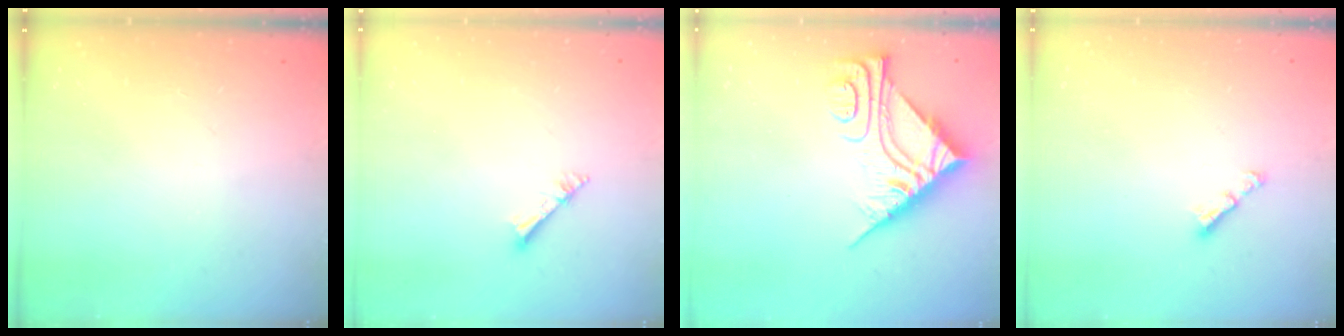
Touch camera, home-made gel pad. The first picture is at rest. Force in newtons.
{"total": 2.7, "press": 2.7, "slide": 0.3}
{"total": 9.7, "press": 9.7, "slide": 0.9}
{"total": 3.0, "press": 2.9, "slide": 0.5}